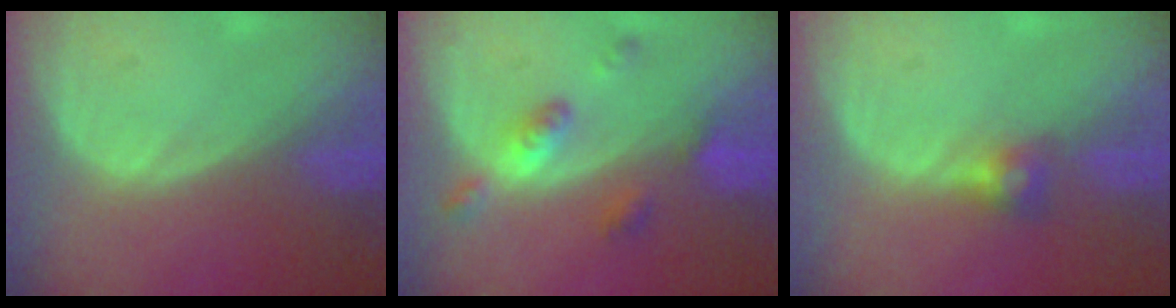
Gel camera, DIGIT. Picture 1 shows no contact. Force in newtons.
{"total": 5.2, "press": 4.7, "slide": 2.2}
{"total": 2.6, "press": 2.5, "slide": 0.7}